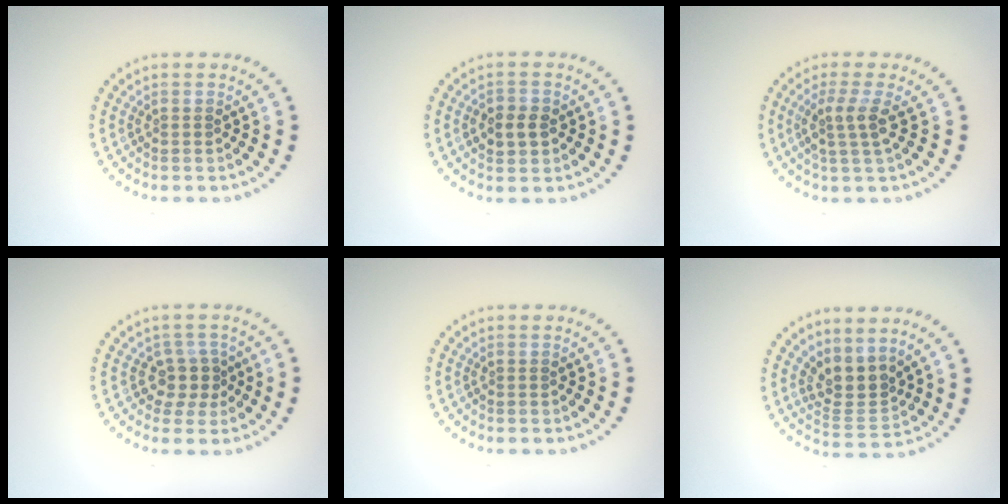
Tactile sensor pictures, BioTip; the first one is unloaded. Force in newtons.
{"total": 2.4, "press": 2.3, "slide": 0.4}
{"total": 2.6, "press": 2.0, "slide": 1.6}
{"total": 2.4, "press": 1.8, "slide": 1.7}
{"total": 0.0}
{"total": 3.1, "press": 2.4, "slide": 2.0}